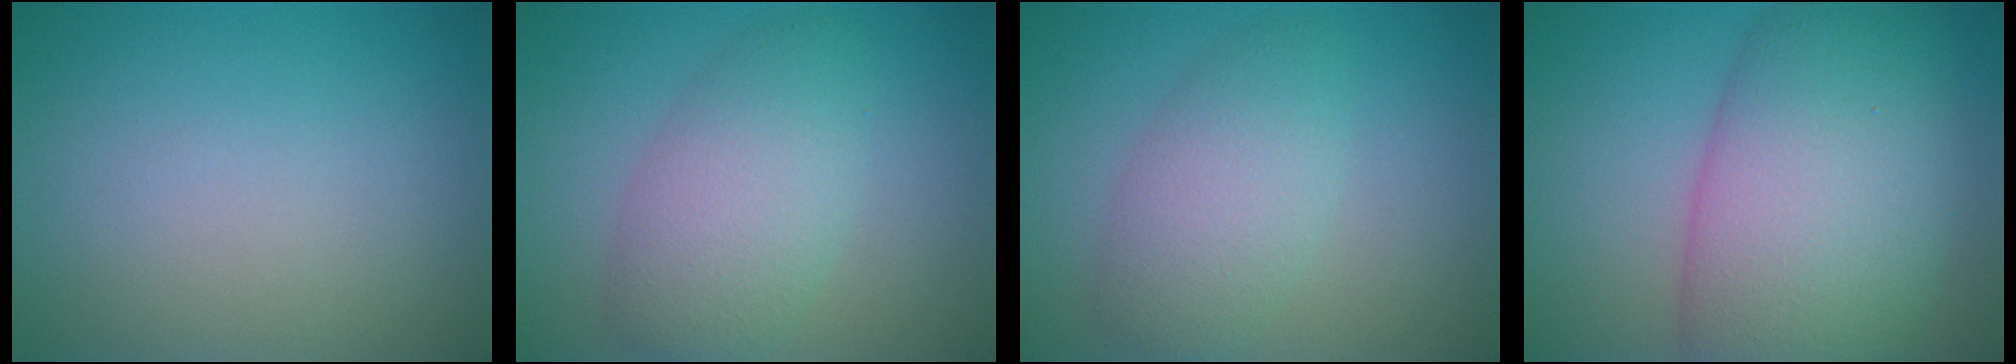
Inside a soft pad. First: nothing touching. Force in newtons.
{"total": 5.2, "press": 5.2, "slide": 0.0}
{"total": 4.2, "press": 4.1, "slide": 0.3}
{"total": 12.2, "press": 12.2, "slide": 0.3}